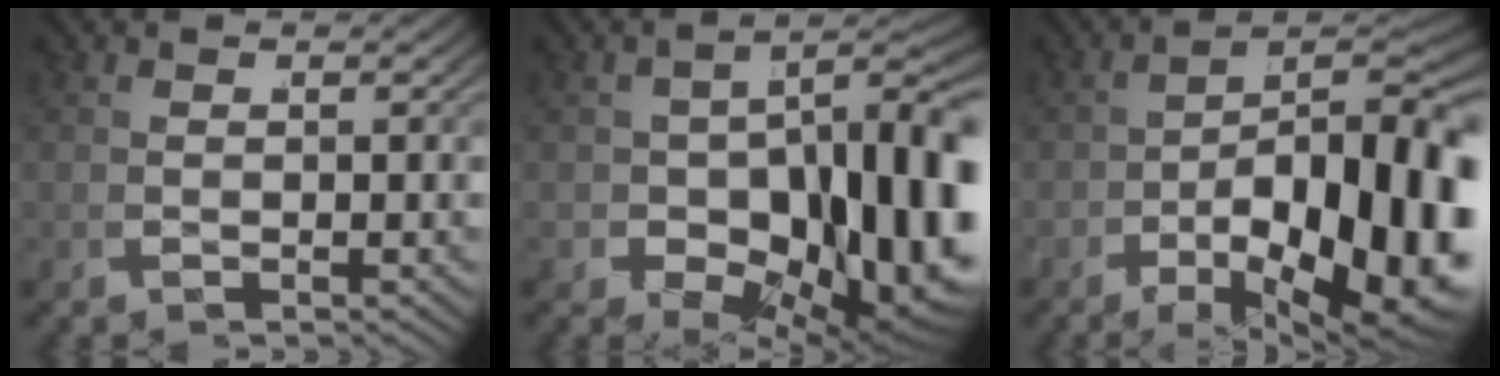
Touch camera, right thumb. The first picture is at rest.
{"total": 16.5, "force": [-3.8, 10.3, 12.4], "torque": [-0.188, -0.061, -0.020]}
{"total": 18.1, "force": [-4.6, 10.3, 14.2], "torque": [-0.208, -0.062, -0.039]}